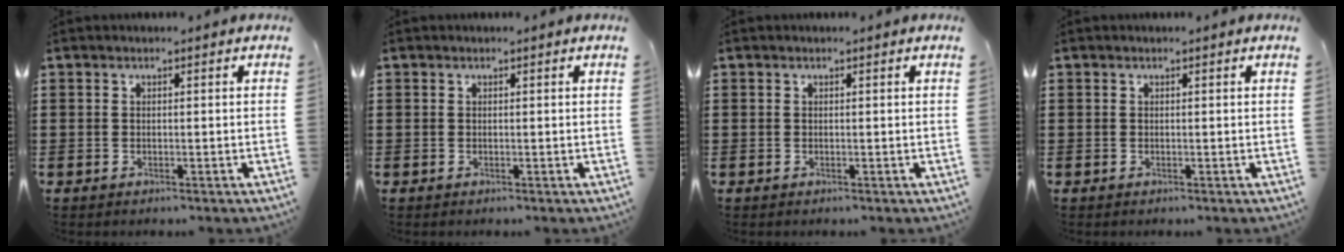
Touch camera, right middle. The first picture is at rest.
{"total": 0.0}
{"total": 0.0}
{"total": 0.0}